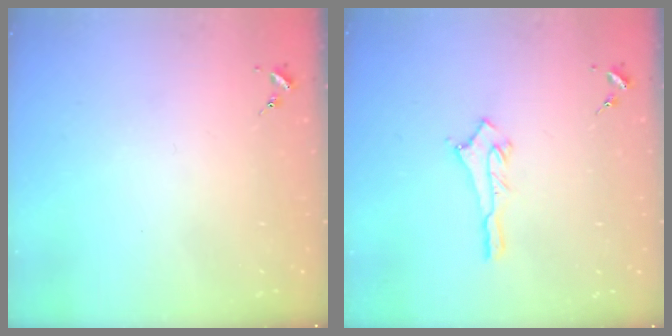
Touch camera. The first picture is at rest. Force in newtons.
{"total": 6.2, "press": 6.2, "slide": 0.5}